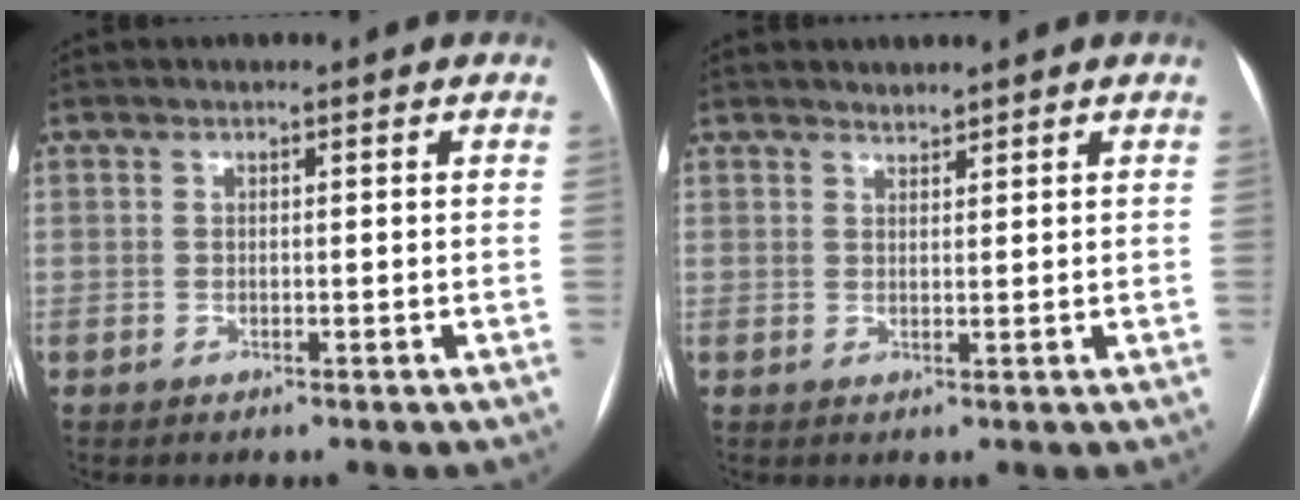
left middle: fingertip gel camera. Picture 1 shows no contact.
{"total": 1.1, "force": [1.1, 0.0, 0.0], "torque": [-0.005, 0.001, 0.022]}